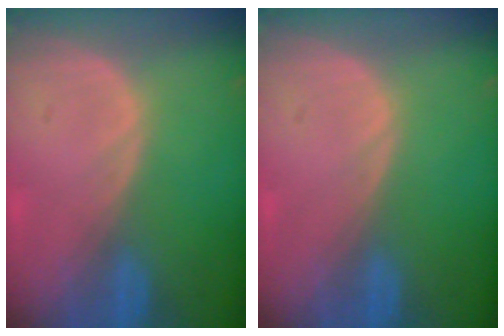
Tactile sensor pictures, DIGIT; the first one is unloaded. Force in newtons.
{"total": 0.0}